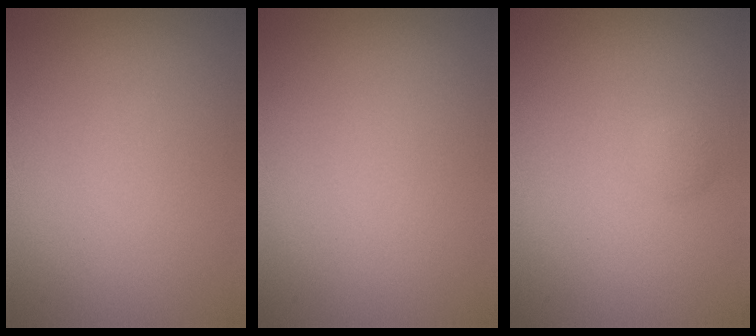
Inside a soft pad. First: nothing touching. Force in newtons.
{"total": 0.0}
{"total": 0.7, "press": 0.7, "slide": 0.0}